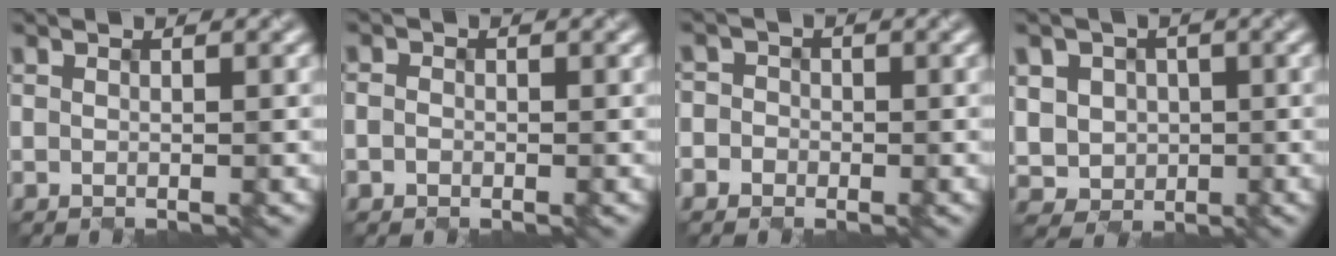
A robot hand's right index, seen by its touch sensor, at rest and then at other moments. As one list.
[{"total": 1.0, "force": [-0.8, 0.6, -0.2], "torque": [-0.001, 0.000, -0.010]}, {"total": 2.1, "force": [-0.9, 1.9, -0.2], "torque": [0.027, 0.004, -0.033]}, {"total": 5.4, "force": [0.0, 5.0, 2.0], "torque": [-0.056, 0.019, -0.008]}]